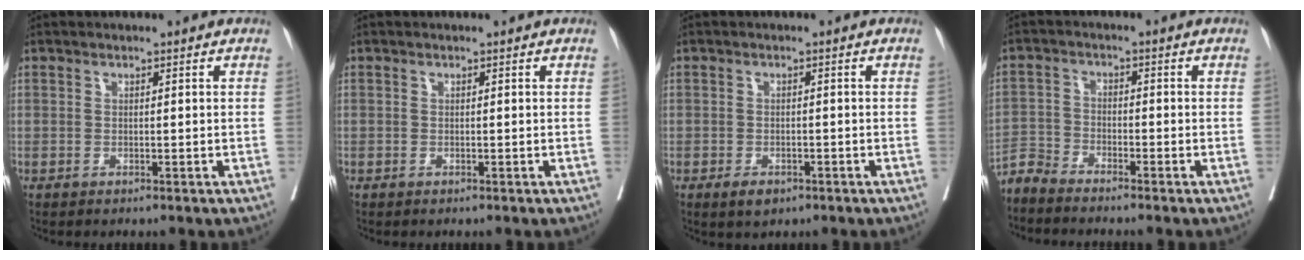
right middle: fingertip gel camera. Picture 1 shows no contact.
{"total": 0.6, "force": [-0.1, 0.6, -0.1], "torque": [0.005, 0.006, -0.006]}
{"total": 2.4, "force": [-1.5, 1.2, 1.5], "torque": [-0.026, -0.001, -0.017]}
{"total": 3.5, "force": [-3.5, -0.6, 0.1], "torque": [-0.002, -0.017, -0.074]}